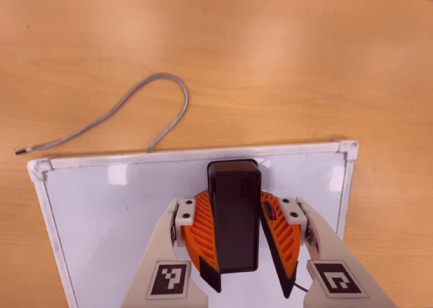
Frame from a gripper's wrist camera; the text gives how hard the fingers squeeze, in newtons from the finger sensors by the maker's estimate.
{"total": 12.6, "left": 14.0, "right": 11.1}